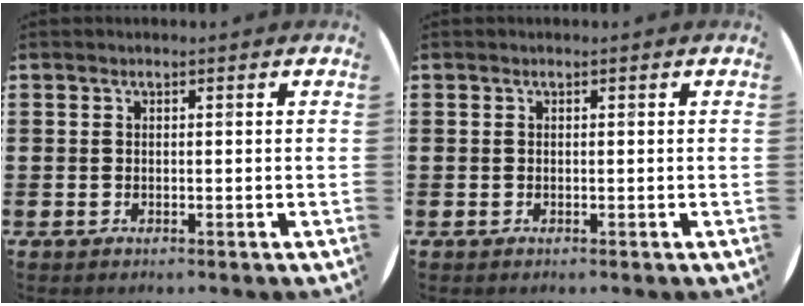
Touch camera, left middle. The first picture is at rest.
{"total": 0.0}